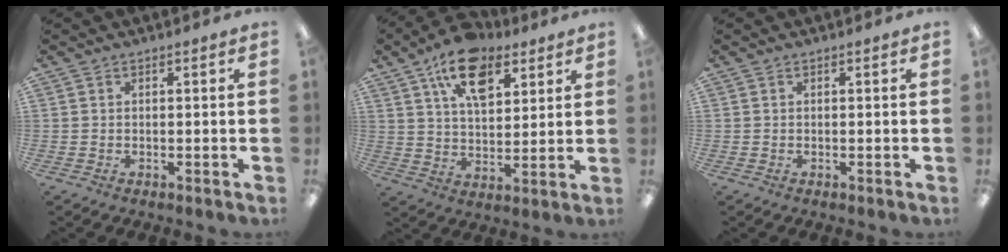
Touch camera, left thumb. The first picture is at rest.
{"total": 14.6, "force": [8.8, 7.8, 8.6], "torque": [-0.139, -0.031, 0.158]}
{"total": 0.0}